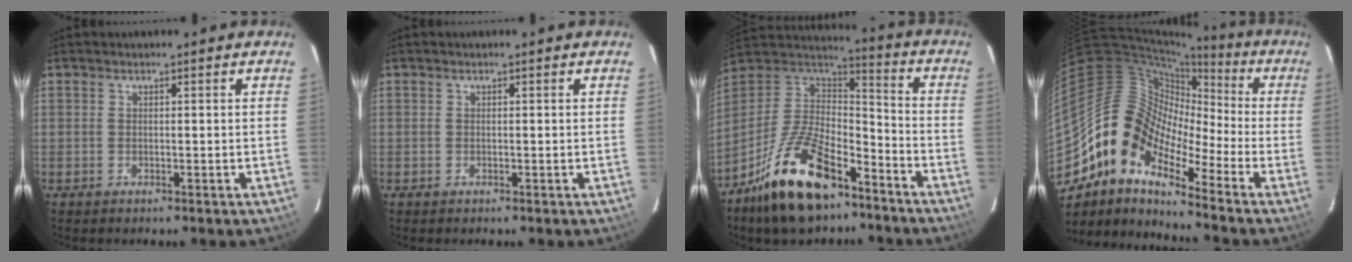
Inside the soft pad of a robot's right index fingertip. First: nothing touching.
{"total": 0.0}
{"total": 21.3, "force": [-13.6, 9.4, 13.4], "torque": [-0.268, -0.001, -0.236]}
{"total": 13.3, "force": [-7.9, 7.0, 8.1], "torque": [-0.131, 0.013, -0.176]}